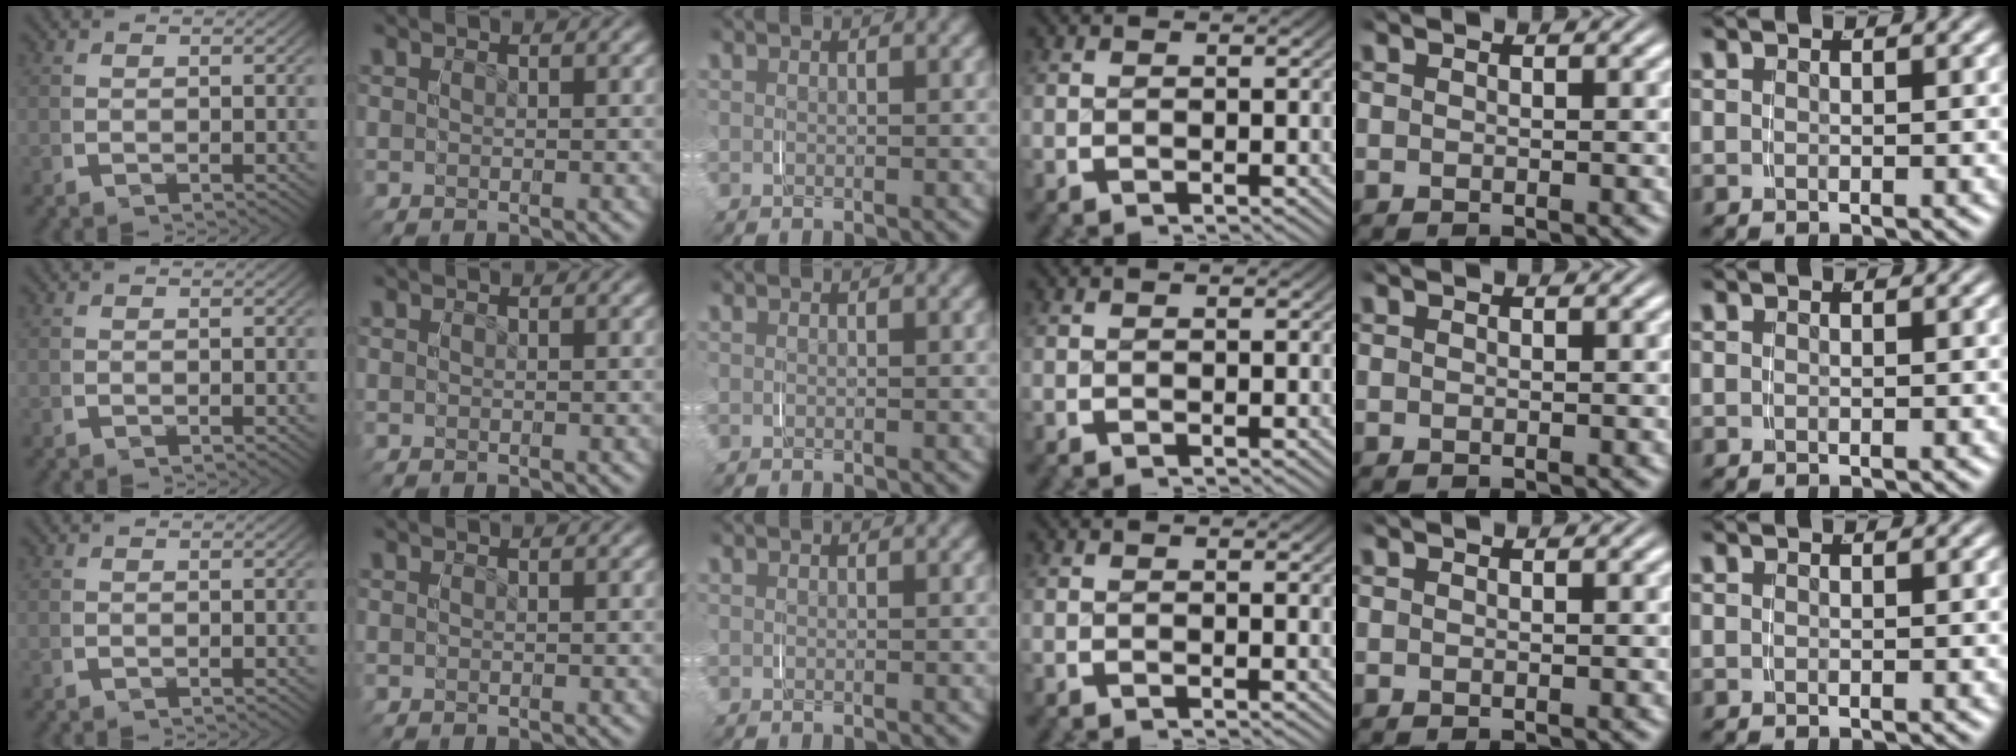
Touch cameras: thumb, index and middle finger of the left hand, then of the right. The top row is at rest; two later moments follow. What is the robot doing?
{"motion": "grasp_and_lifting", "object": "jewelry box"}